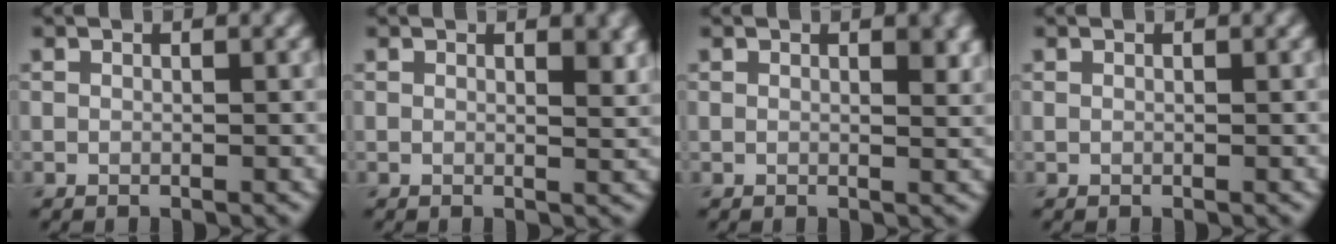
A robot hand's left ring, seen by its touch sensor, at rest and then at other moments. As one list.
[{"total": 2.2, "force": [1.1, 0.8, 1.7], "torque": [-0.015, -0.001, 0.018]}, {"total": 1.6, "force": [0.8, 0.5, 1.3], "torque": [-0.012, -0.002, 0.014]}, {"total": 0.0}]